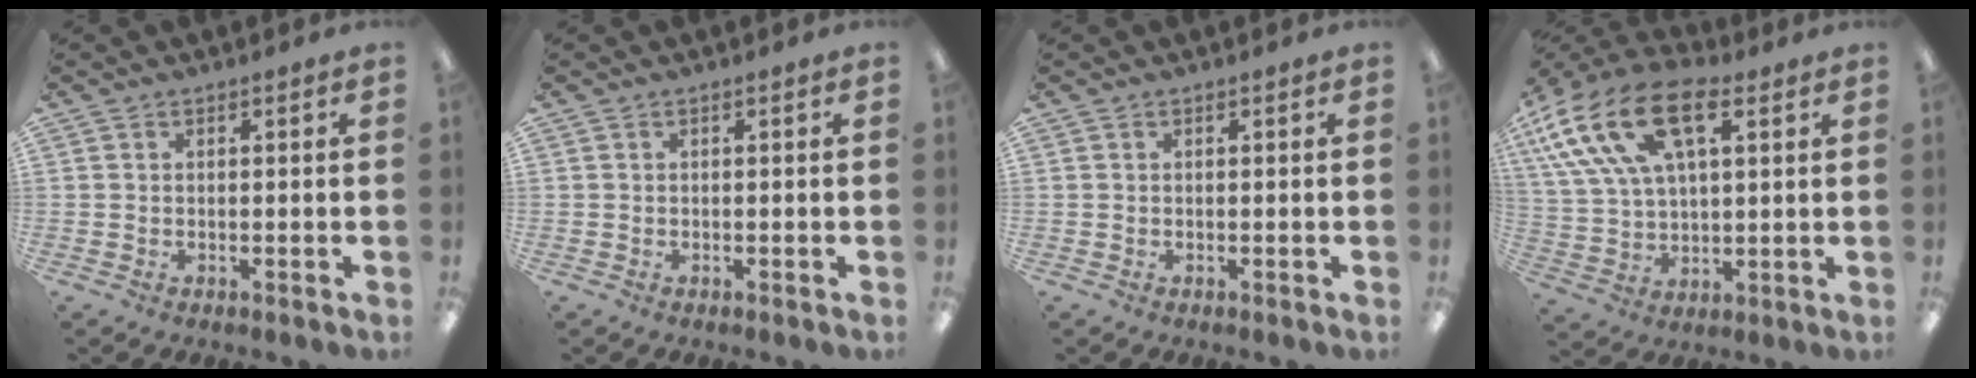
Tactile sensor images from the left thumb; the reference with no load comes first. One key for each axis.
{"total": 0.0}
{"total": 0.0}
{"total": 20.6, "fx": 9.5, "fy": 11.3, "fz": 14.4, "tx": -0.291, "ty": -0.027, "tz": 0.169}